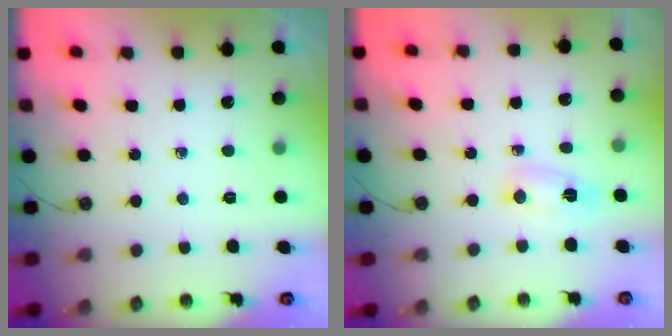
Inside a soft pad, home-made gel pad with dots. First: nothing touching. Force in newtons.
{"total": 3.3, "press": 3.0, "slide": 1.4}